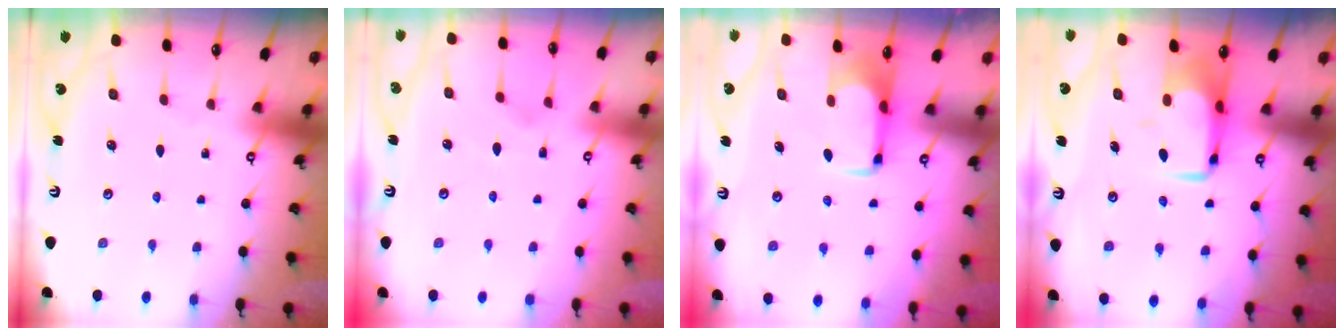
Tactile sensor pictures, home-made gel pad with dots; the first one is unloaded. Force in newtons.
{"total": 1.2, "press": 0.0, "slide": 1.2}
{"total": 2.1, "press": 2.1, "slide": 0.4}
{"total": 6.9, "press": 6.7, "slide": 1.4}